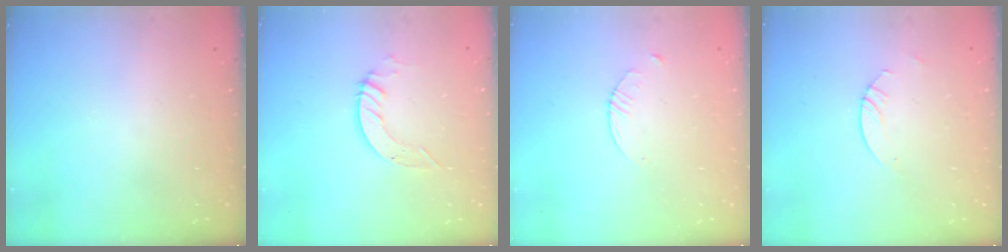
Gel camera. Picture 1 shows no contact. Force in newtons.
{"total": 4.0, "press": 4.0, "slide": 0.2}
{"total": 1.5, "press": 1.5, "slide": 0.2}
{"total": 3.0, "press": 2.9, "slide": 0.3}